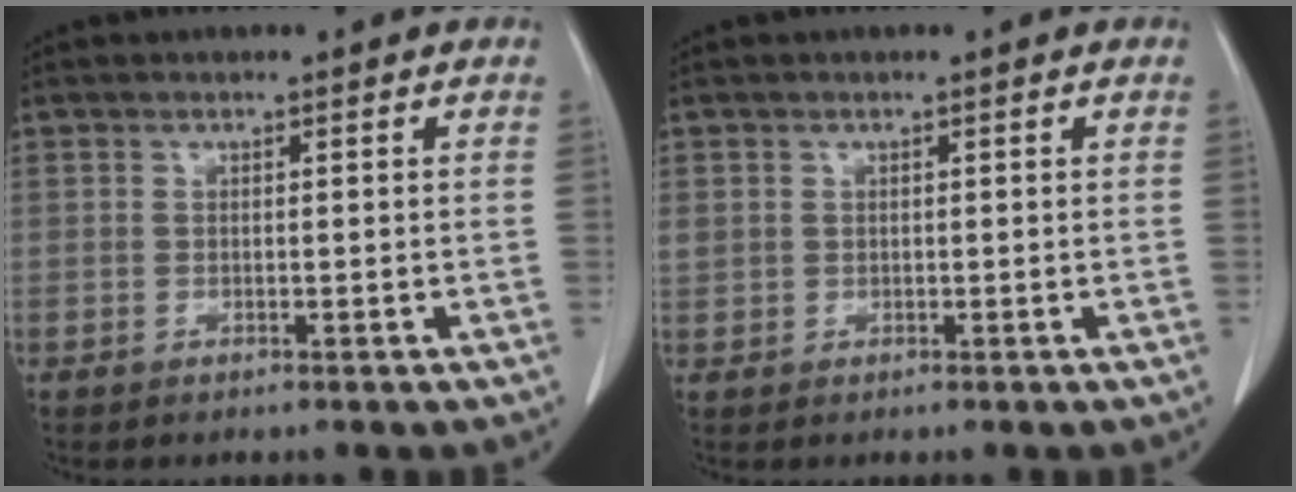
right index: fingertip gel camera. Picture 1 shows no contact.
{"total": 2.2, "force": [0.6, 2.0, 0.6], "torque": [-0.019, 0.016, 0.018]}